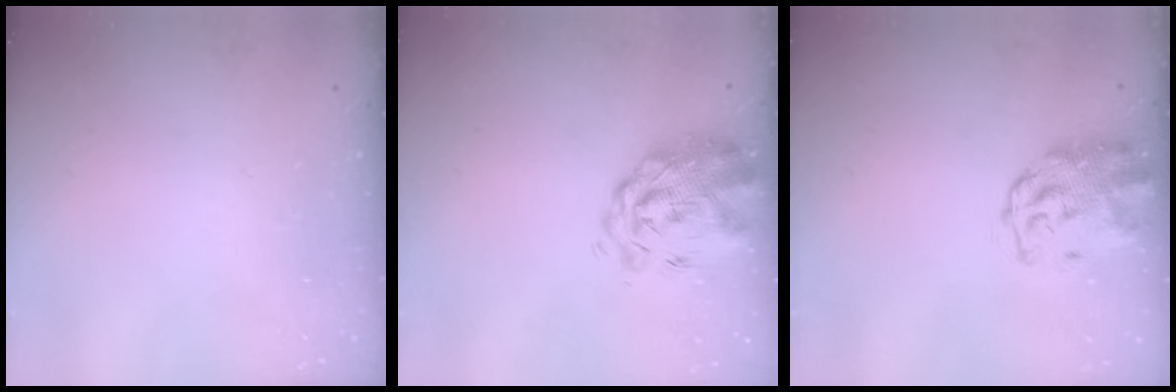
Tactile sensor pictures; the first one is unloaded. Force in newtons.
{"total": 3.9, "press": 3.5, "slide": 1.7}
{"total": 2.8, "press": 2.7, "slide": 0.7}